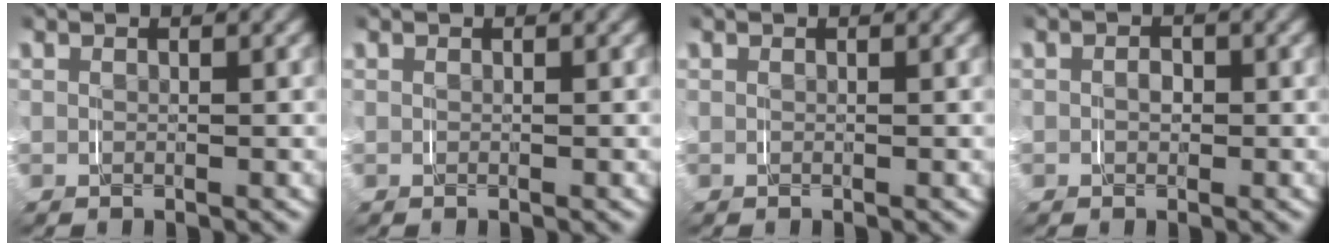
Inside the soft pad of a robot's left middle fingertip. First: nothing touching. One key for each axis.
{"total": 0.0}
{"total": 0.0}
{"total": 1.3, "fx": -0.3, "fy": 1.1, "fz": 0.6, "tx": -0.020, "ty": -0.006, "tz": -0.002}